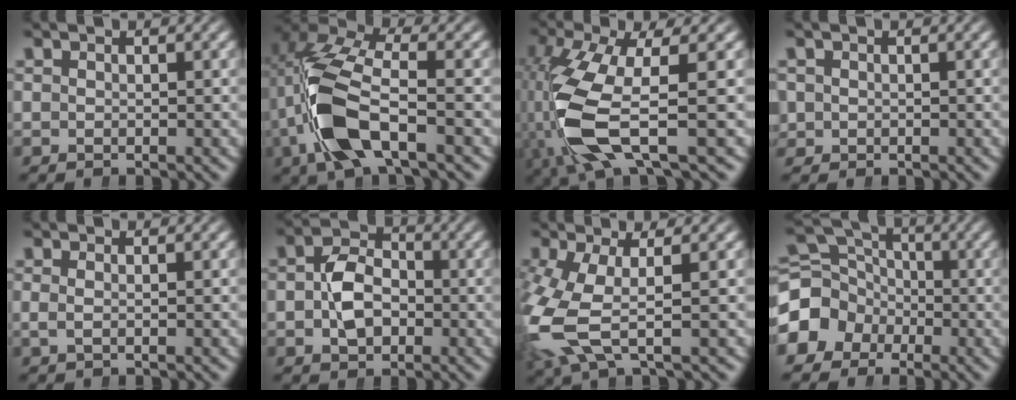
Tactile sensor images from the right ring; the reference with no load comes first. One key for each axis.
{"total": 8.2, "fx": 0.0, "fy": 4.2, "fz": 7.0, "tx": -0.161, "ty": -0.010, "tz": 0.001}
{"total": 8.5, "fx": -0.8, "fy": 3.5, "fz": 7.7, "tx": -0.195, "ty": -0.028, "tz": 0.010}
{"total": 1.0, "fx": 0.0, "fy": 1.0, "fz": 0.1, "tx": -0.004, "ty": -0.009, "tz": 0.008}
{"total": 0.6, "fx": 0.1, "fy": -0.4, "fz": 0.5, "tx": -0.010, "ty": -0.003, "tz": 0.005}
{"total": 4.8, "fx": -0.4, "fy": 3.5, "fz": 3.4, "tx": -0.051, "ty": -0.005, "tz": -0.006}
{"total": 6.2, "fx": -0.9, "fy": 3.7, "fz": 4.9, "tx": -0.139, "ty": -0.024, "tz": 0.000}
{"total": 9.3, "fx": -1.0, "fy": 8.4, "fz": 4.0, "tx": -0.080, "ty": -0.022, "tz": -0.020}